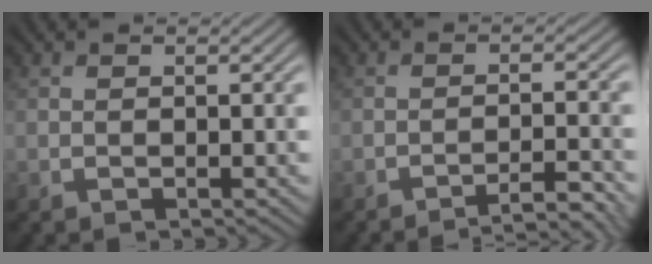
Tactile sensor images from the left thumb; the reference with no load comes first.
{"total": 5.0, "force": [-3.9, 0.5, 3.1], "torque": [-0.042, 0.021, -0.067]}